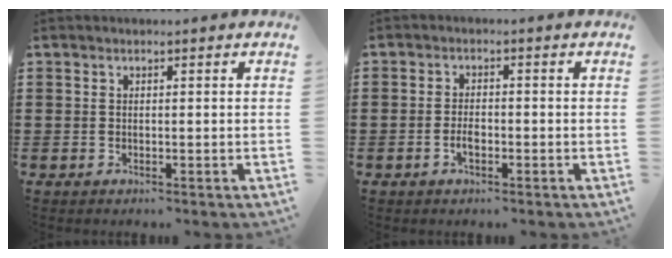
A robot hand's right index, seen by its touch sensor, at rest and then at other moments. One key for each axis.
{"total": 2.3, "fx": -0.9, "fy": 0.9, "fz": 1.9, "tx": -0.046, "ty": -0.004, "tz": -0.017}